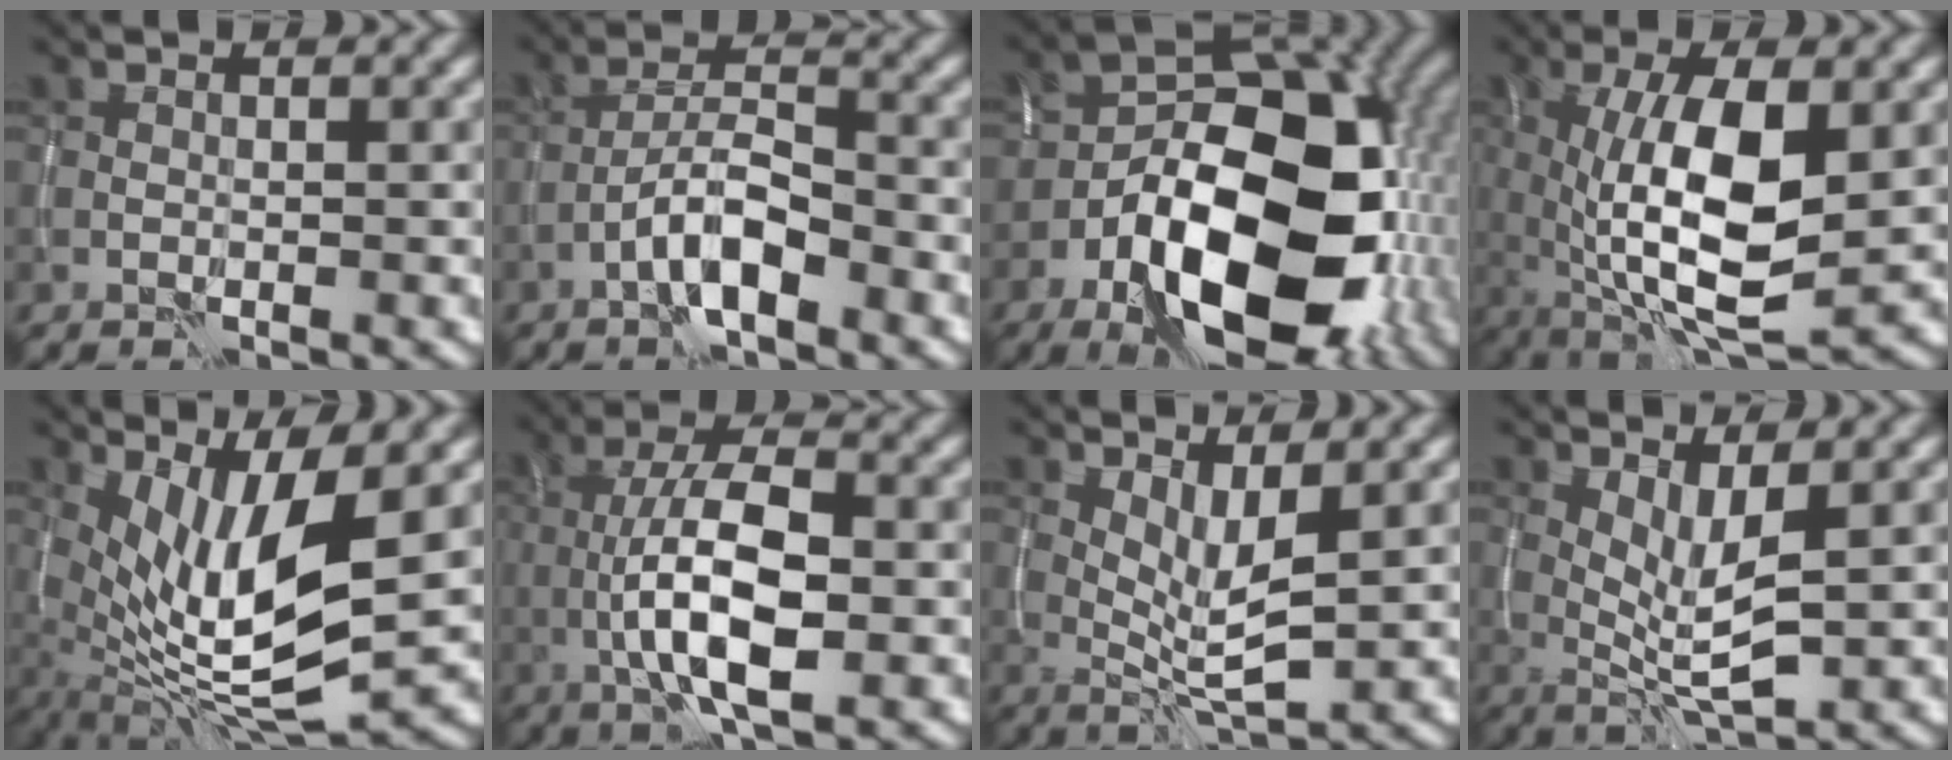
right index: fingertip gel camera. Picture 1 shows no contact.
{"total": 4.4, "force": [-2.5, 1.2, 3.4], "torque": [-0.057, 0.014, -0.051]}
{"total": 15.8, "force": [-5.0, 9.0, 12.1], "torque": [-0.170, -0.014, -0.086]}
{"total": 9.6, "force": [0.5, 3.2, 9.1], "torque": [-0.159, -0.011, 0.012]}
{"total": 9.6, "force": [1.3, 2.5, 9.2], "torque": [-0.177, -0.014, 0.028]}
{"total": 8.1, "force": [-1.7, 2.8, 7.4], "torque": [-0.139, 0.013, -0.036]}
{"total": 3.3, "force": [1.3, 0.7, 2.9], "torque": [-0.057, -0.011, 0.028]}
{"total": 3.4, "force": [1.0, 0.7, 3.1], "torque": [-0.065, -0.012, 0.023]}